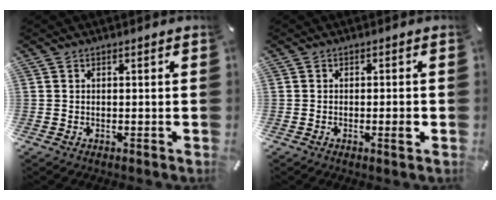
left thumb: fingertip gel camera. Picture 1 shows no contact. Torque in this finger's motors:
{"motor_torque": [-0.10, 0.13, 0.02, -0.12, -0.01]}